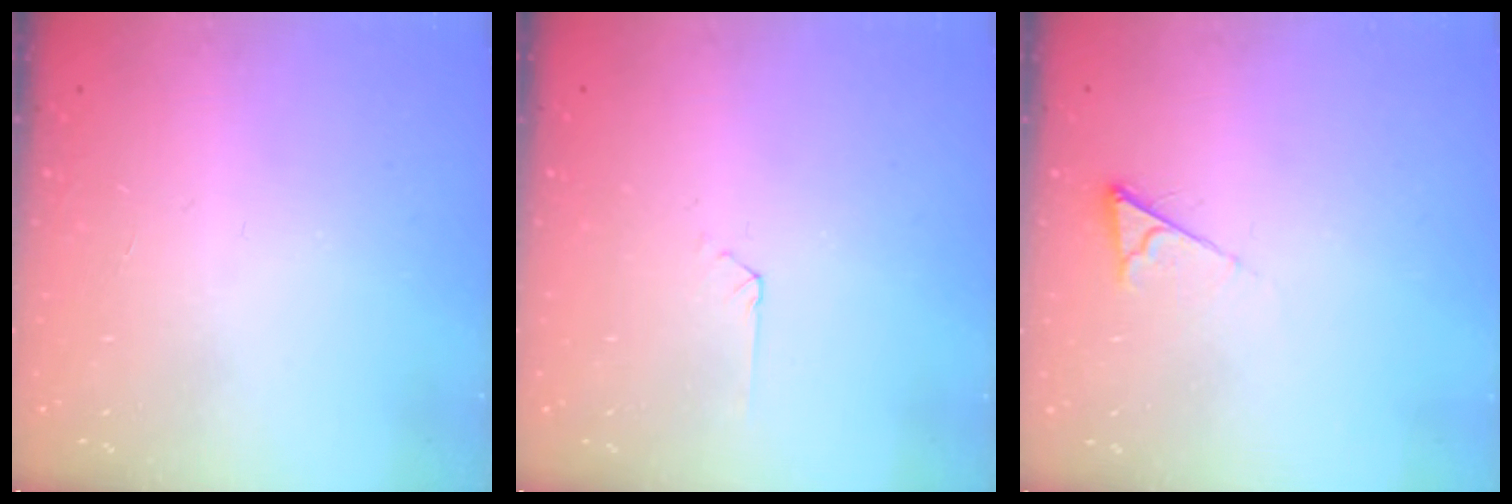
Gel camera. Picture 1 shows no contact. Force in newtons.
{"total": 1.5, "press": 1.4, "slide": 0.2}
{"total": 4.2, "press": 4.2, "slide": 0.4}